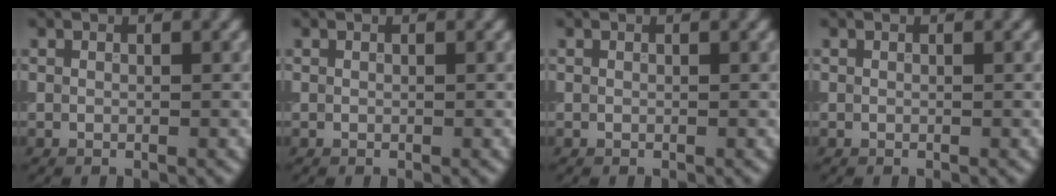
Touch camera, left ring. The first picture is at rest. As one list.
[{"total": 0.0}, {"total": 0.0}, {"total": 0.0}]